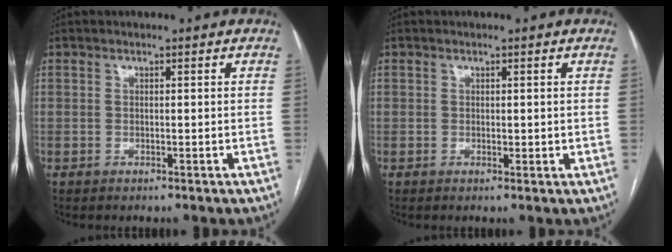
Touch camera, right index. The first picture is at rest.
{"total": 1.0, "force": [0.3, 0.7, 0.6], "torque": [-0.006, -0.002, 0.007]}